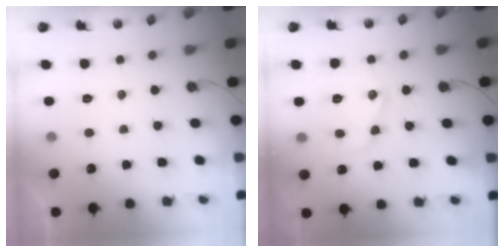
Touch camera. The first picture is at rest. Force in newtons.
{"total": 12.9, "press": 12.9, "slide": 1.1}